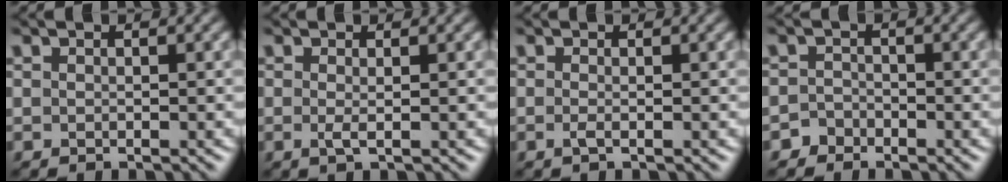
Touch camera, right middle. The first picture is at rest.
{"total": 1.1, "force": [-0.1, 0.1, 1.0], "torque": [-0.025, -0.001, -0.002]}
{"total": 0.8, "force": [-0.3, 0.1, 0.7], "torque": [-0.019, -0.003, -0.005]}
{"total": 1.4, "force": [-1.2, 0.8, -0.1], "torque": [0.007, 0.010, -0.023]}